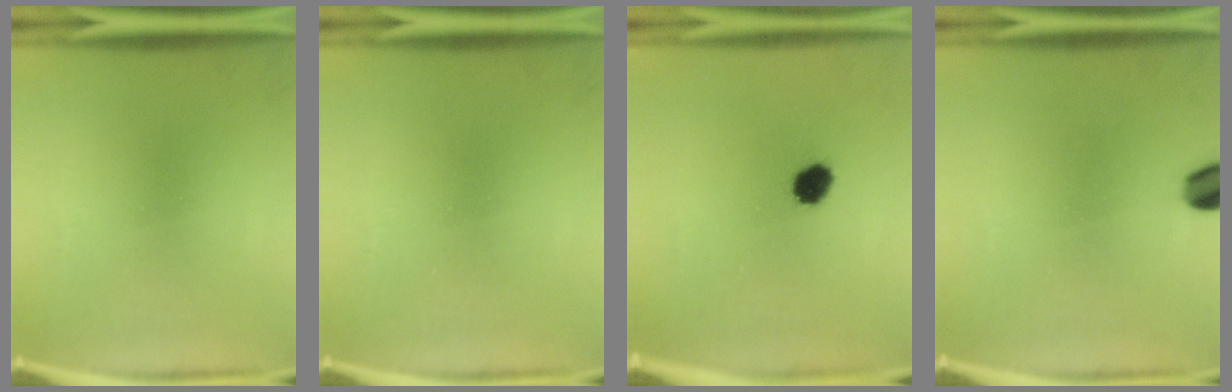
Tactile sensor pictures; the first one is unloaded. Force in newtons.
{"total": 0.0}
{"total": 4.7}
{"total": 4.5}